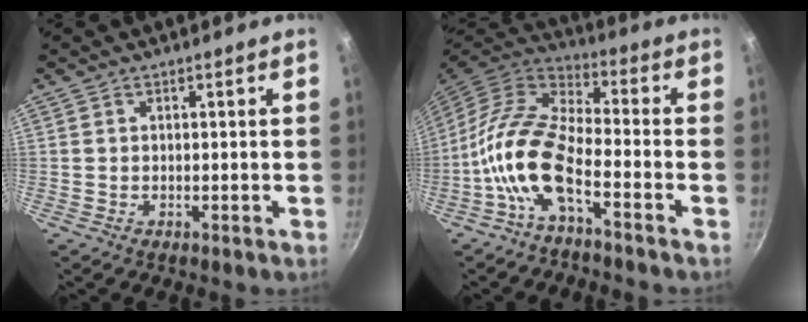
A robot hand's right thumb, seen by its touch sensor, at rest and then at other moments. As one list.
[{"total": 12.5, "force": [-5.1, 4.7, 10.4], "torque": [-0.207, 0.049, -0.113]}]